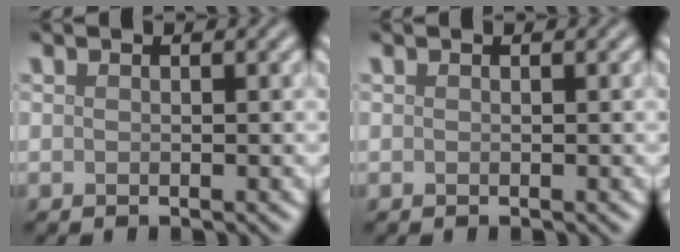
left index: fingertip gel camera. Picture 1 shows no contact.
{"total": 0.0}